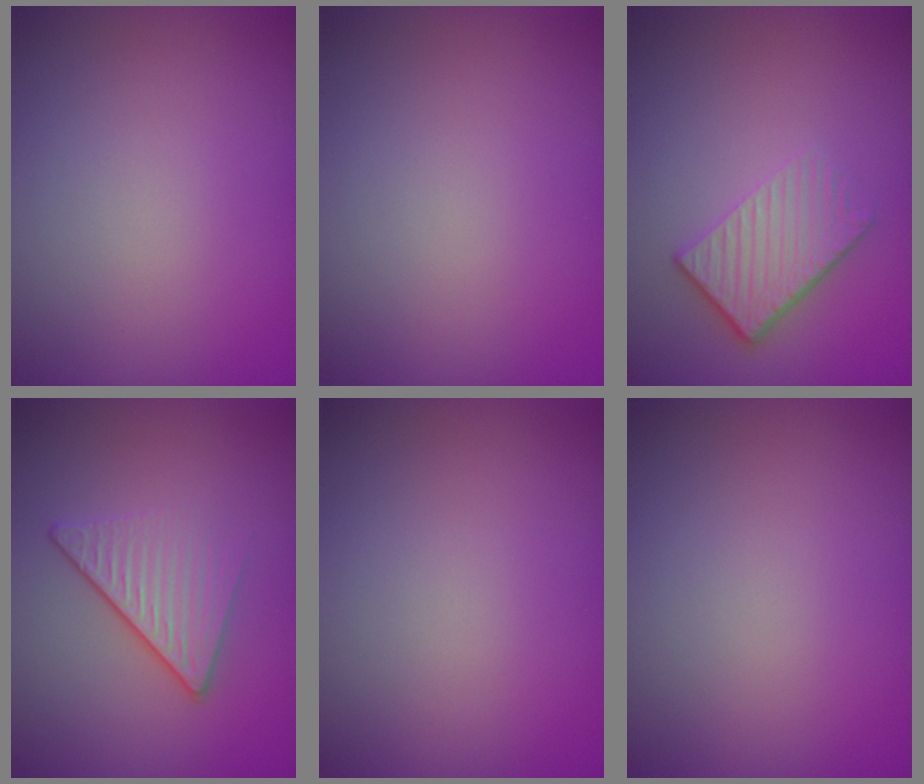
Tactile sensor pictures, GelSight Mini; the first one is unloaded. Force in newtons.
{"total": 0.0}
{"total": 4.1, "press": 2.8, "slide": 3.0}
{"total": 4.1, "press": 2.8, "slide": 3.1}
{"total": 0.0}
{"total": 0.0}